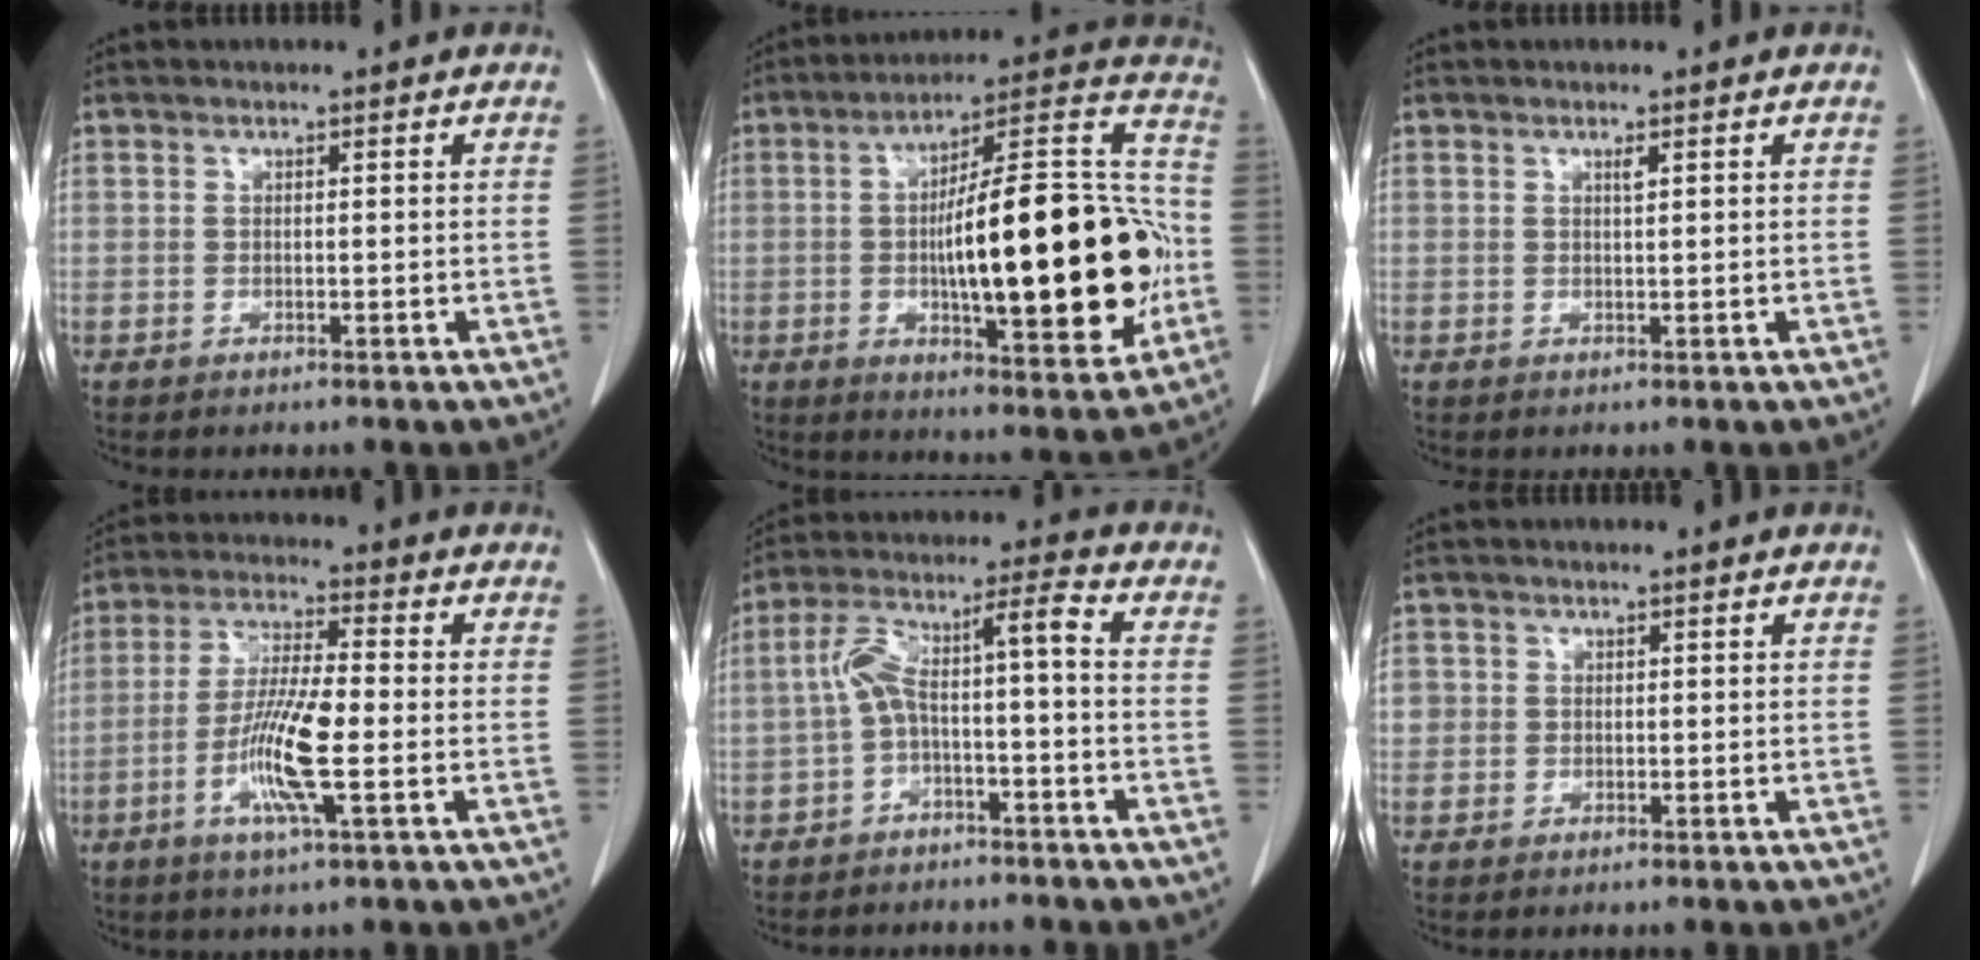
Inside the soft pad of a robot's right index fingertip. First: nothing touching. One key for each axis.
{"total": 26.9, "fx": -3.1, "fy": 6.4, "fz": 25.9, "tx": -0.361, "ty": 0.024, "tz": -0.040}
{"total": 0.7, "fx": 0.4, "fy": 0.0, "fz": 0.6, "tx": -0.012, "ty": -0.001, "tz": 0.007}
{"total": 10.2, "fx": -2.7, "fy": 0.7, "fz": 9.8, "tx": -0.194, "ty": -0.011, "tz": -0.057}
{"total": 8.1, "fx": -1.5, "fy": 1.1, "fz": 7.9, "tx": -0.149, "ty": 0.049, "tz": -0.026}
{"total": 1.7, "fx": 0.2, "fy": 1.7, "fz": 0.2, "tx": 0.007, "ty": 0.003, "tz": 0.001}